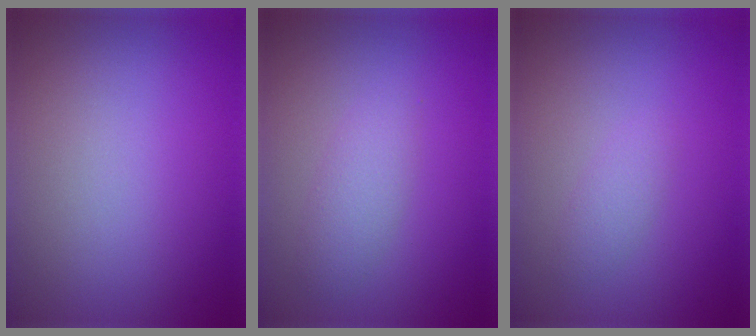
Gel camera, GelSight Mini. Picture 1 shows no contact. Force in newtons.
{"total": 2.0, "press": 2.0, "slide": 0.2}
{"total": 1.2, "press": 1.1, "slide": 0.1}